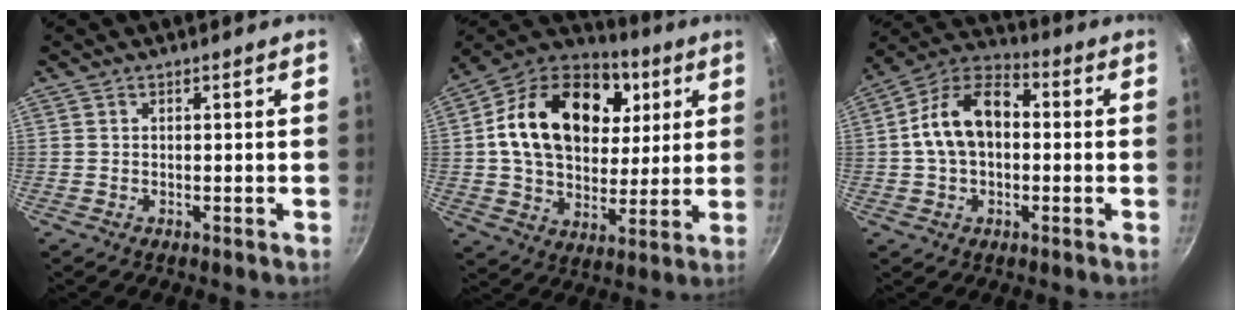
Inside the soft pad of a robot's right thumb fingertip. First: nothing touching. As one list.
[{"total": 25.2, "force": [7.0, 17.8, 16.5], "torque": [-0.262, 0.004, 0.108]}, {"total": 13.8, "force": [0.5, 9.2, 10.3], "torque": [-0.156, 0.039, -0.008]}]